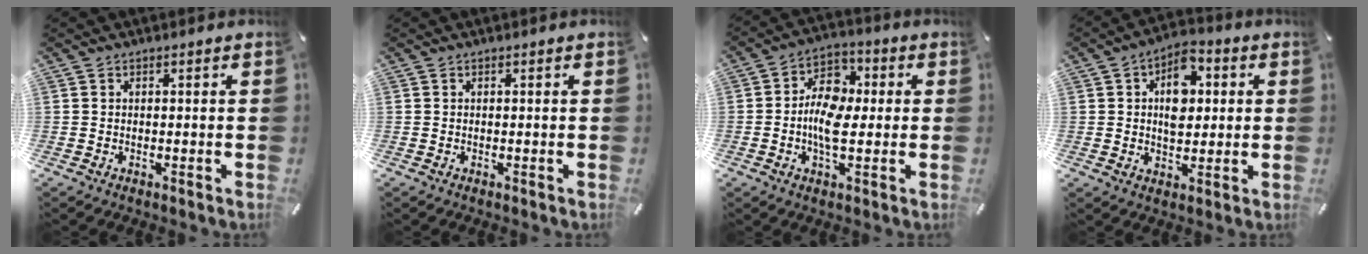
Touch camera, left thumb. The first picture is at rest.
{"total": 0.0}
{"total": 10.1, "force": [-1.4, 6.6, 7.6], "torque": [-0.146, 0.008, -0.029]}
{"total": 10.2, "force": [1.7, 7.2, 7.0], "torque": [-0.086, -0.001, 0.026]}